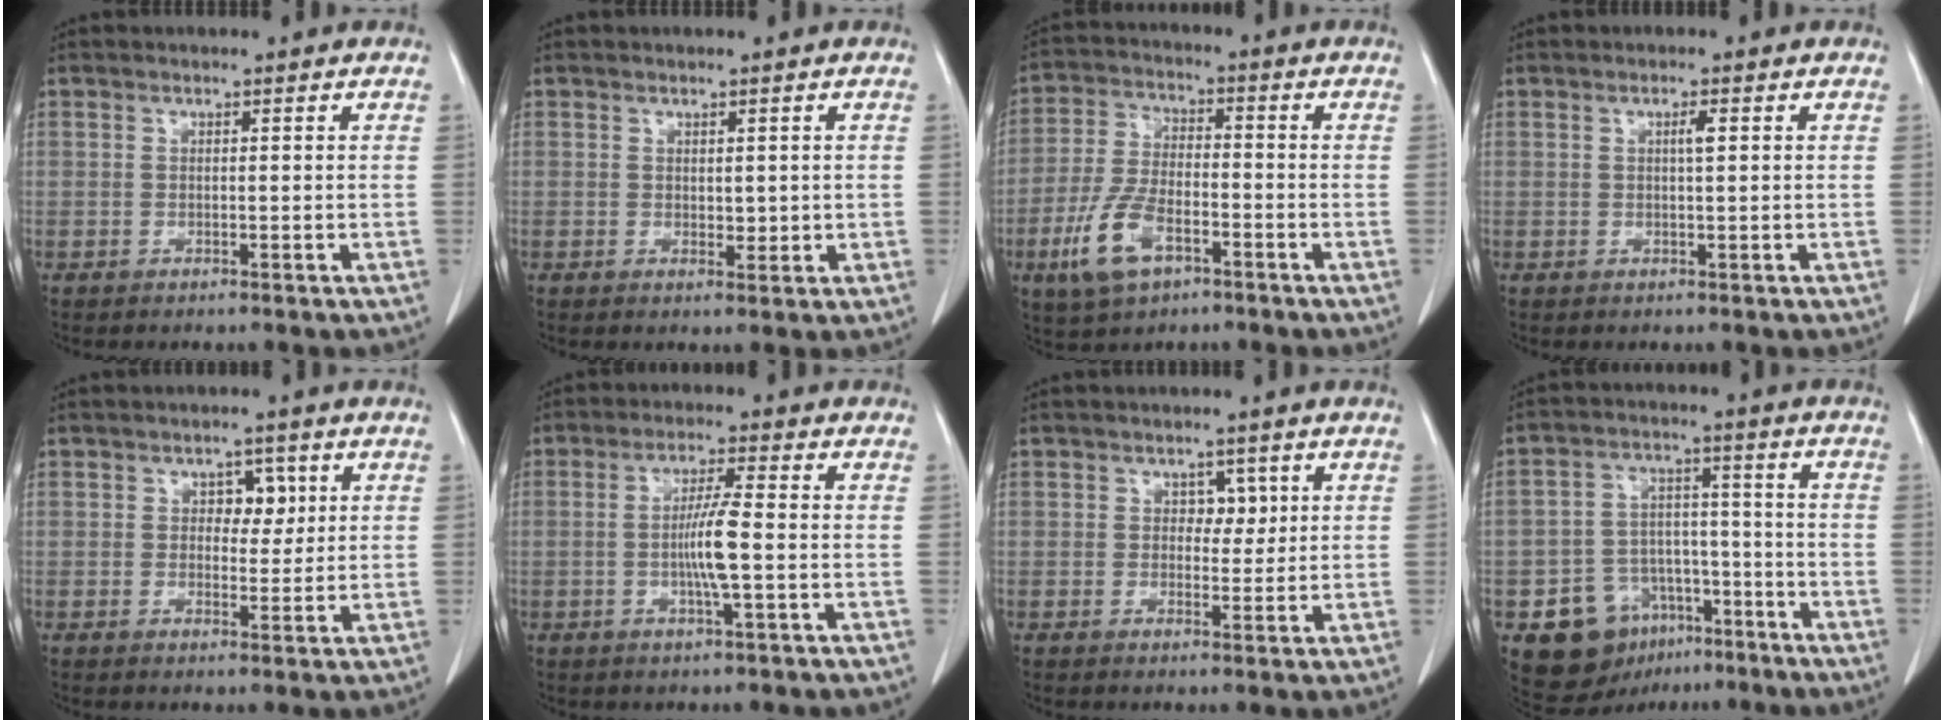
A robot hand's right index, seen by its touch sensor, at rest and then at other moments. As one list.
[{"total": 2.0, "force": [0.3, 1.2, 1.6], "torque": [-0.020, -0.006, 0.010]}, {"total": 9.8, "force": [-4.5, 4.2, 7.5], "torque": [-0.171, -0.003, -0.082]}, {"total": 1.4, "force": [0.4, 0.1, 1.4], "torque": [-0.027, 0.002, 0.006]}, {"total": 3.6, "force": [1.2, 2.4, 2.4], "torque": [-0.027, 0.006, 0.018]}, {"total": 6.1, "force": [-0.9, 0.0, 6.1], "torque": [-0.116, -0.004, -0.019]}, {"total": 2.7, "force": [0.9, 1.9, 1.7], "torque": [-0.015, 0.003, 0.014]}, {"total": 11.0, "force": [-6.0, 8.2, 4.1], "torque": [-0.058, 0.033, -0.084]}]